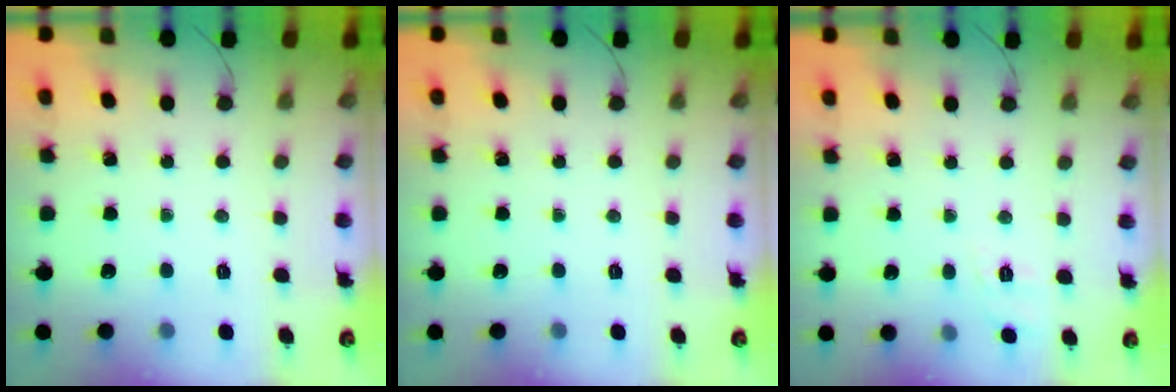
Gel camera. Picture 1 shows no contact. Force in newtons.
{"total": 0.0}
{"total": 5.8, "press": 5.5, "slide": 2.0}